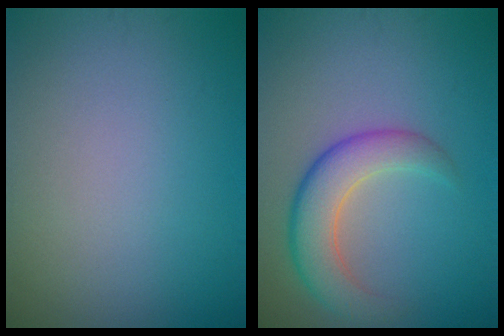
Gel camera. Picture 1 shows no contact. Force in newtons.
{"total": 4.9, "press": 4.9, "slide": 0.2}